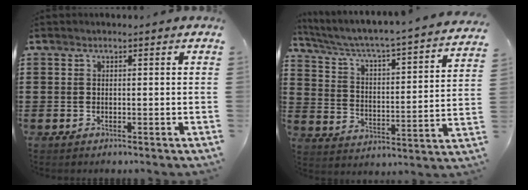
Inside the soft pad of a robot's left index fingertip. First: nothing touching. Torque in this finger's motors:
{"motor_torque": [1.58, -0.56, 0.27, 0.21]}